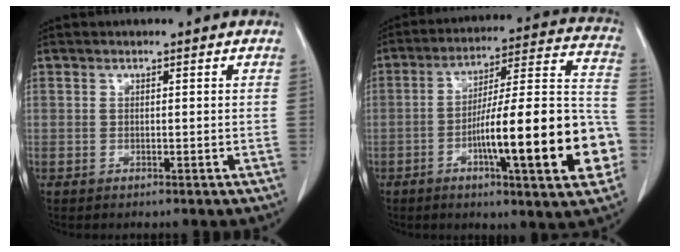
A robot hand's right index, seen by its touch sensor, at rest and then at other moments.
{"total": 22.1, "force": [-6.9, 2.4, 20.9], "torque": [-0.263, 0.016, -0.099]}